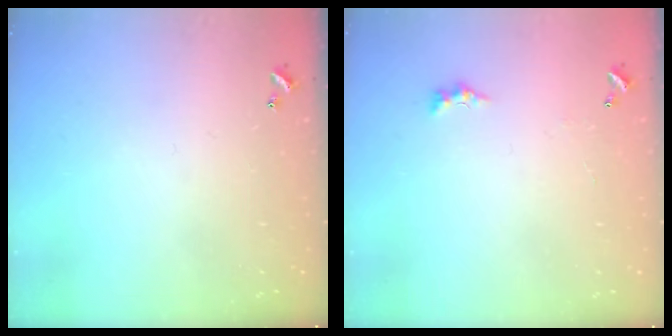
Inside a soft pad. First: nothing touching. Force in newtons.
{"total": 1.3, "press": 1.2, "slide": 0.5}